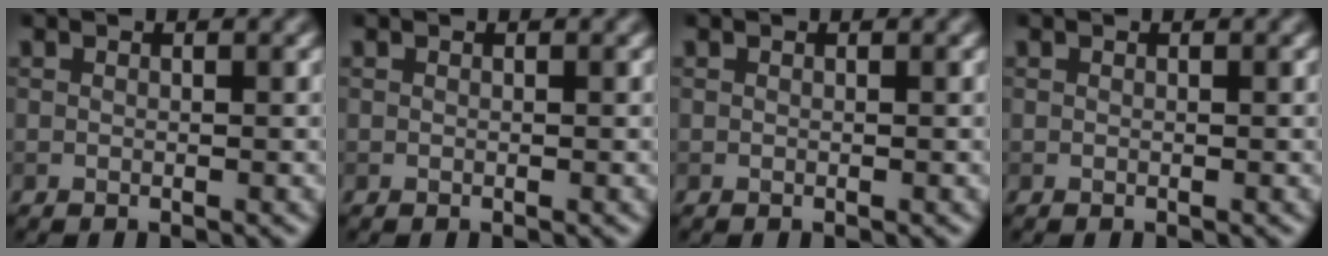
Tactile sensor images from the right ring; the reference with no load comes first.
{"total": 0.0}
{"total": 0.0}
{"total": 0.0}